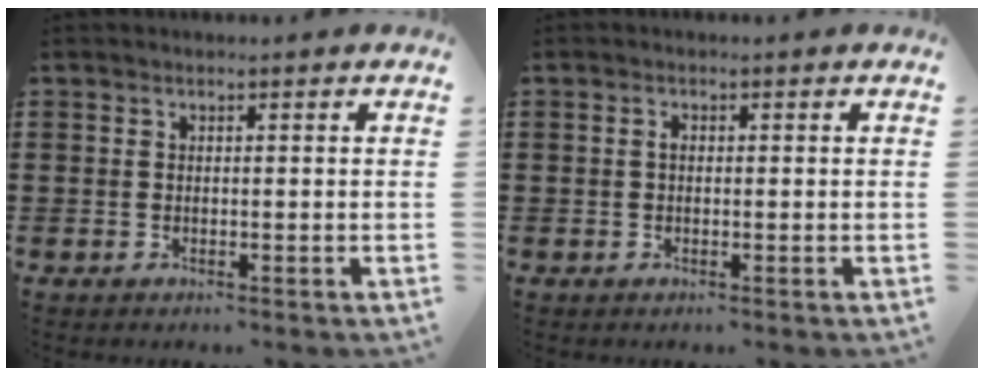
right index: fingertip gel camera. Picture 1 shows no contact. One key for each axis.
{"total": 1.0, "fx": 0.0, "fy": 0.5, "fz": 0.8, "tx": -0.017, "ty": 0.002, "tz": -0.001}